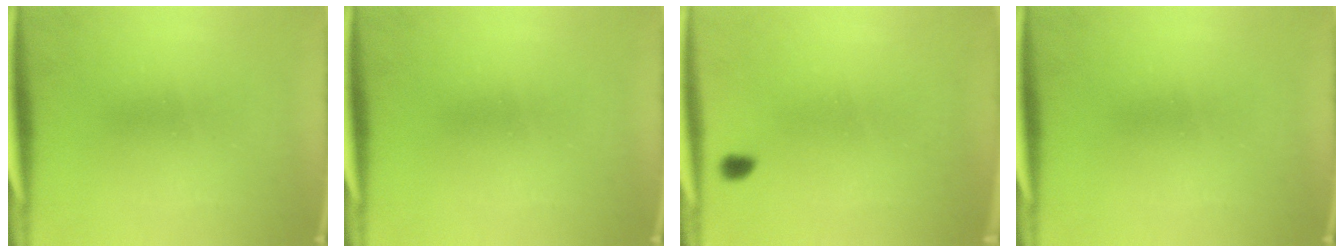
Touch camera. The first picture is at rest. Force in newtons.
{"total": 0.0}
{"total": 0.7}
{"total": 0.0}